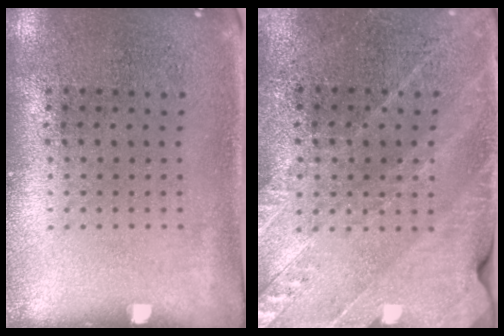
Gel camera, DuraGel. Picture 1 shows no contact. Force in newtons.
{"total": 2.6, "press": 2.5, "slide": 0.6}